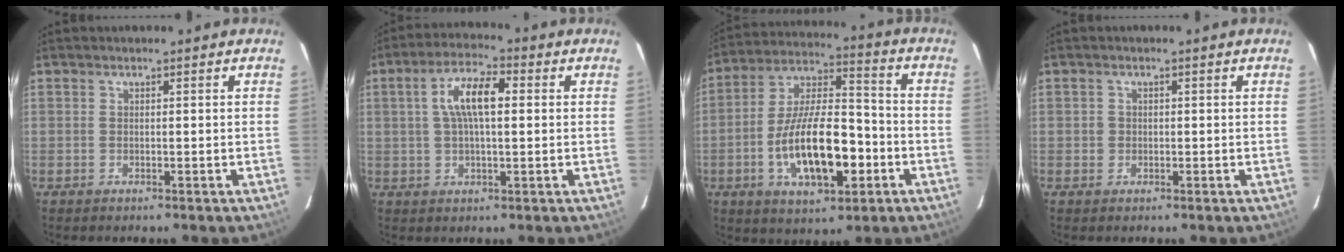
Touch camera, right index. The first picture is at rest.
{"total": 8.3, "force": [1.5, 2.9, 7.6], "torque": [-0.143, 0.018, 0.026]}
{"total": 17.6, "force": [-5.4, 7.2, 15.1], "torque": [-0.287, 0.005, -0.087]}
{"total": 1.3, "force": [-0.2, 1.3, 0.1], "torque": [0.000, 0.001, -0.002]}